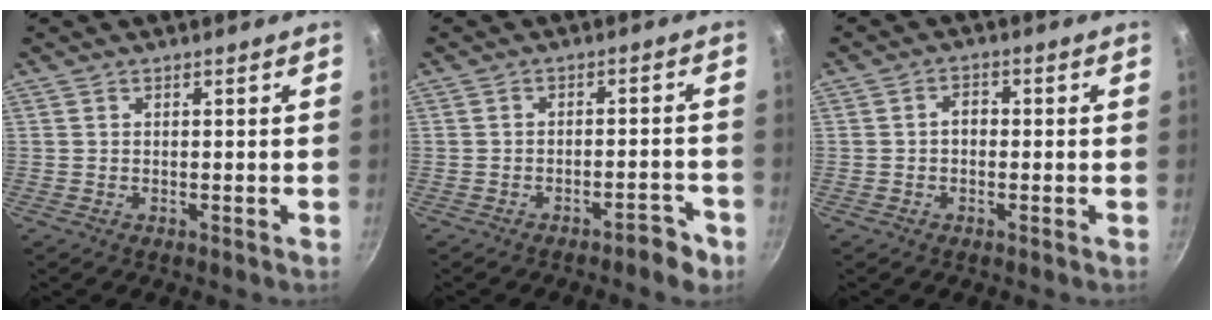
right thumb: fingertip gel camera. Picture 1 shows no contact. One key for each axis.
{"total": 4.2, "fx": -3.0, "fy": 1.4, "fz": 2.6, "tx": -0.031, "ty": 0.030, "tz": -0.040}
{"total": 2.4, "fx": -0.3, "fy": 1.8, "fz": 1.6, "tx": -0.014, "ty": 0.013, "tz": -0.011}